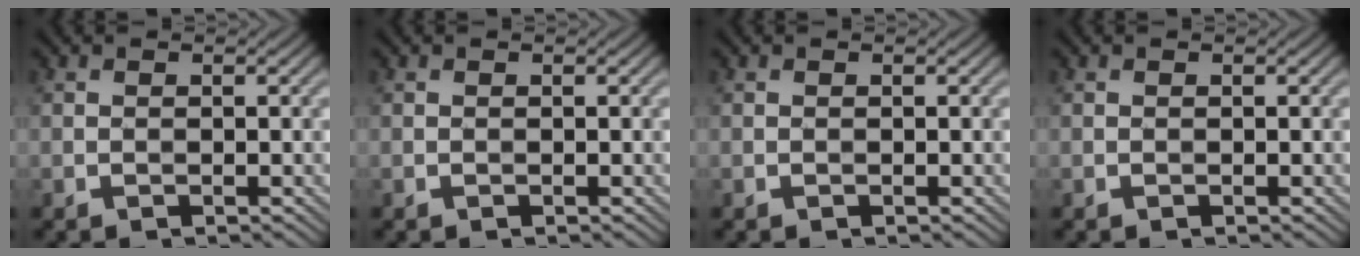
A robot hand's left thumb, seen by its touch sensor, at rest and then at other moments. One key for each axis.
{"total": 0.0}
{"total": 0.0}
{"total": 0.0}